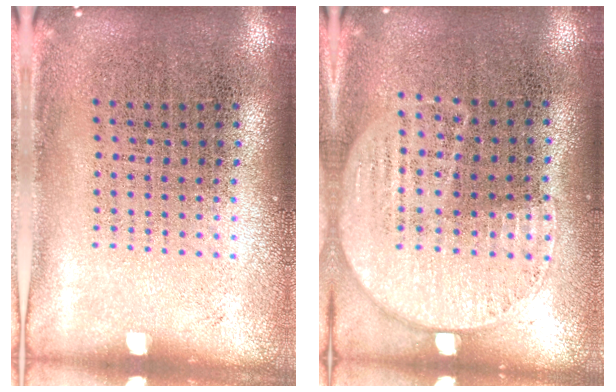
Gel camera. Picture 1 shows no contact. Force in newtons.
{"total": 1.2, "press": 1.0, "slide": 0.7}